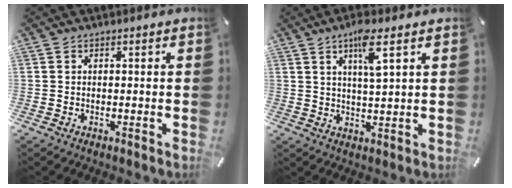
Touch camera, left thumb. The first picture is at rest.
{"total": 7.2, "force": [3.9, 1.1, 6.0], "torque": [-0.111, -0.005, 0.061]}